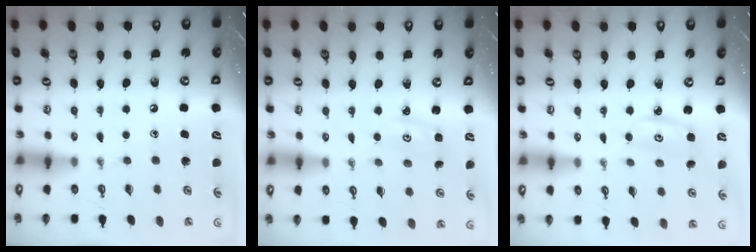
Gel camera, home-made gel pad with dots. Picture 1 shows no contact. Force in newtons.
{"total": 2.1, "press": 2.1, "slide": 0.3}
{"total": 2.9, "press": 2.9, "slide": 0.3}